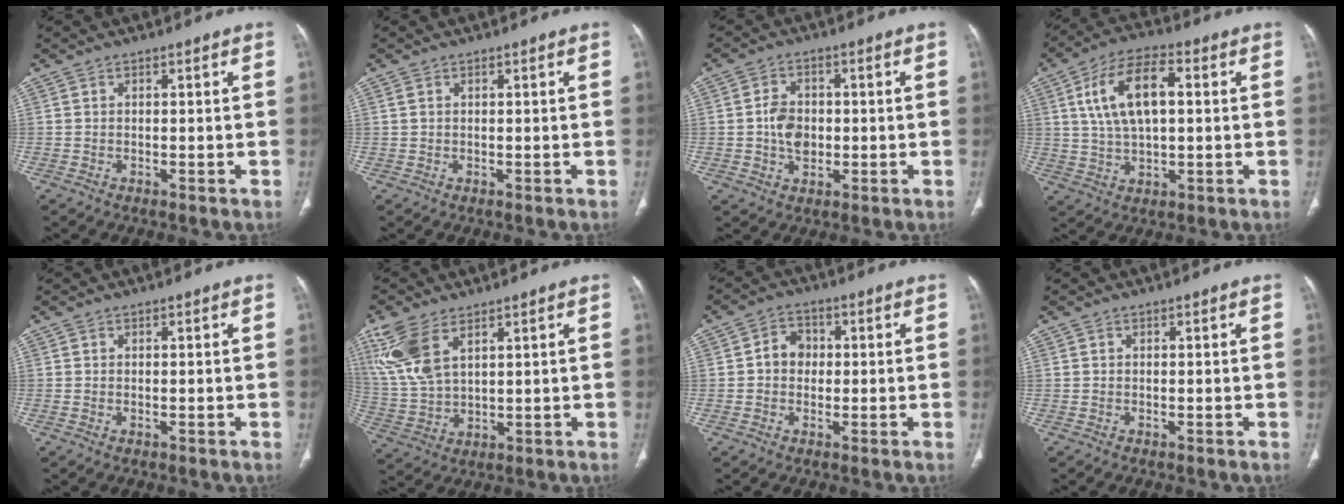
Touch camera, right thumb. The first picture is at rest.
{"total": 0.7, "force": [0.3, 0.4, 0.4], "torque": [-0.011, 0.009, 0.008]}
{"total": 5.9, "force": [-0.3, 4.3, 3.9], "torque": [-0.057, 0.006, -0.007]}
{"total": 13.1, "force": [2.8, 6.4, 11.0], "torque": [-0.203, 0.013, 0.051]}
{"total": 0.0}
{"total": 11.3, "force": [5.8, 5.6, 7.9], "torque": [-0.184, -0.008, 0.131]}
{"total": 4.7, "force": [0.1, 4.0, 2.4], "torque": [-0.020, 0.014, -0.006]}
{"total": 0.0}